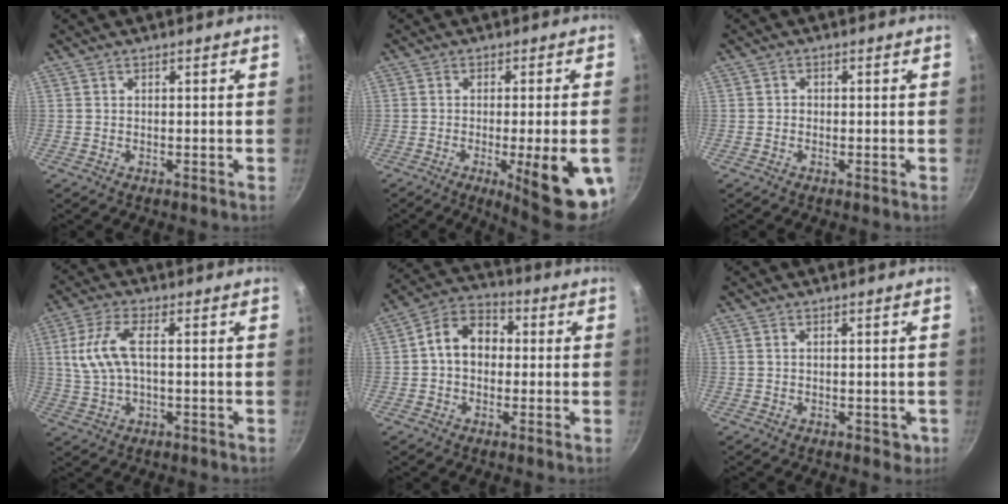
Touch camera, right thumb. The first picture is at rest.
{"total": 15.6, "force": [-5.0, 3.5, 14.4], "torque": [-0.164, 0.004, -0.060]}
{"total": 0.8, "force": [-0.4, 0.7, 0.2], "torque": [-0.001, 0.002, -0.008]}
{"total": 9.1, "force": [0.8, 4.0, 8.1], "torque": [-0.178, 0.011, 0.014]}
{"total": 9.7, "force": [0.4, 7.4, 6.3], "torque": [-0.067, 0.029, -0.013]}
{"total": 2.4, "force": [-0.1, 1.6, 1.8], "torque": [-0.015, 0.000, 0.002]}